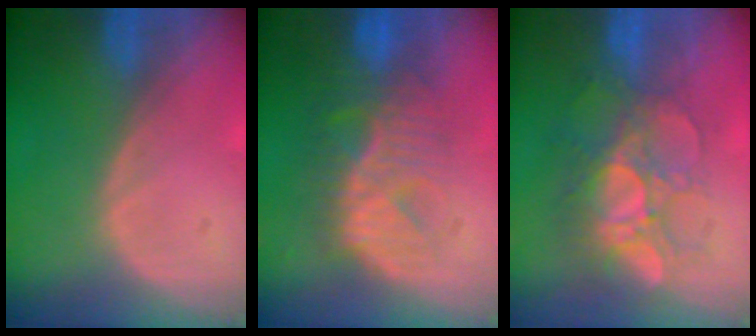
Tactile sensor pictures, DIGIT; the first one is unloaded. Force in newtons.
{"total": 8.7, "press": 8.5, "slide": 1.9}
{"total": 9.2, "press": 8.2, "slide": 4.3}